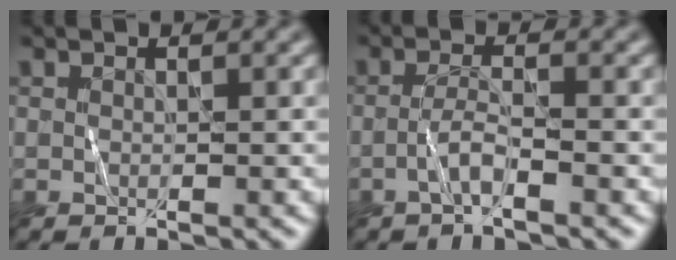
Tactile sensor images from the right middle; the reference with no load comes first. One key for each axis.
{"total": 2.0, "fx": -1.0, "fy": 0.2, "fz": 1.7, "tx": -0.032, "ty": 0.007, "tz": -0.025}